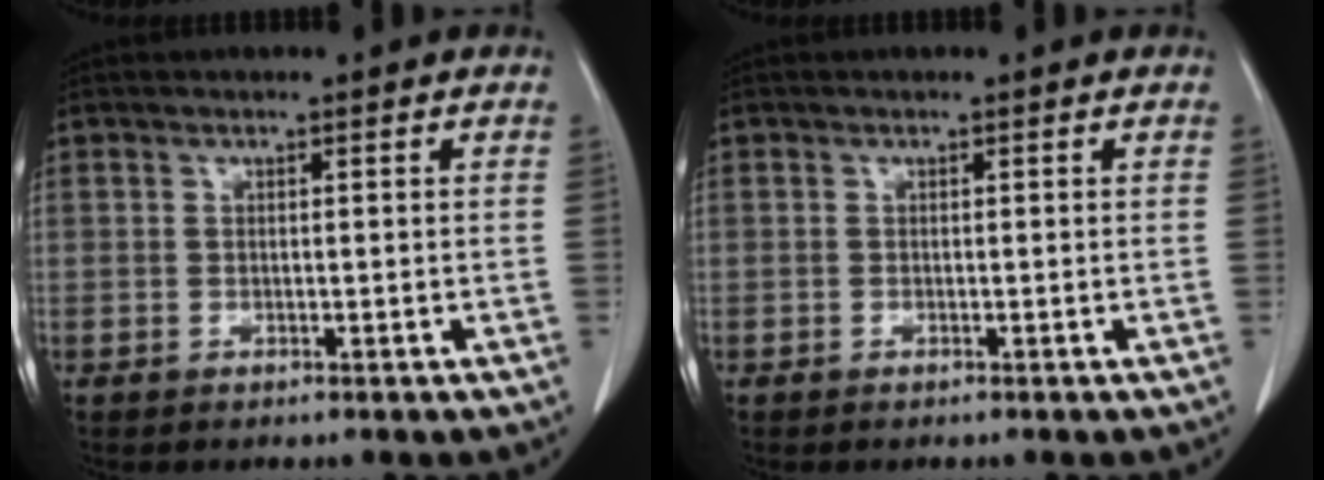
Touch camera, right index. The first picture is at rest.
{"total": 0.0}